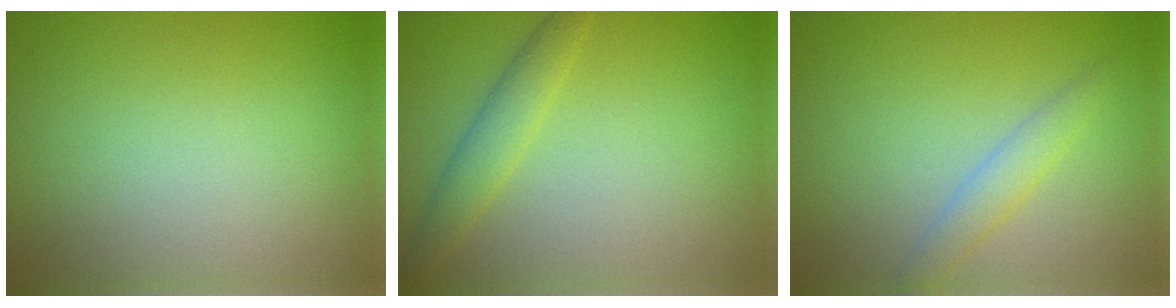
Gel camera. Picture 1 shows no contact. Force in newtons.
{"total": 2.3, "press": 2.3, "slide": 0.1}
{"total": 2.0, "press": 2.0, "slide": 0.0}